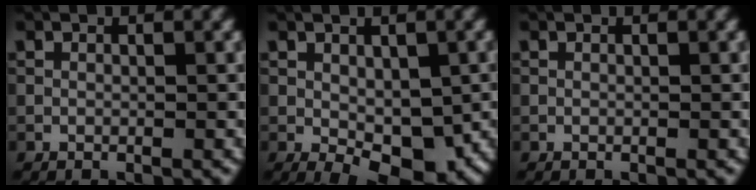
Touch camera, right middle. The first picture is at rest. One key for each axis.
{"total": 5.8, "fx": -1.4, "fy": 3.2, "fz": 4.7, "tx": -0.074, "ty": -0.012, "tz": -0.014}
{"total": 0.0}